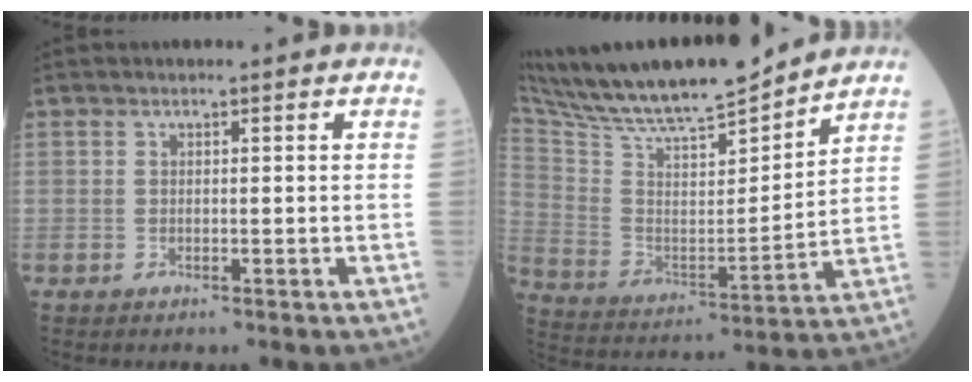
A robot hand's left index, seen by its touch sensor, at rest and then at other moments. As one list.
[{"total": 20.4, "force": [18.2, 2.3, 8.9], "torque": [-0.168, -0.006, 0.308]}]